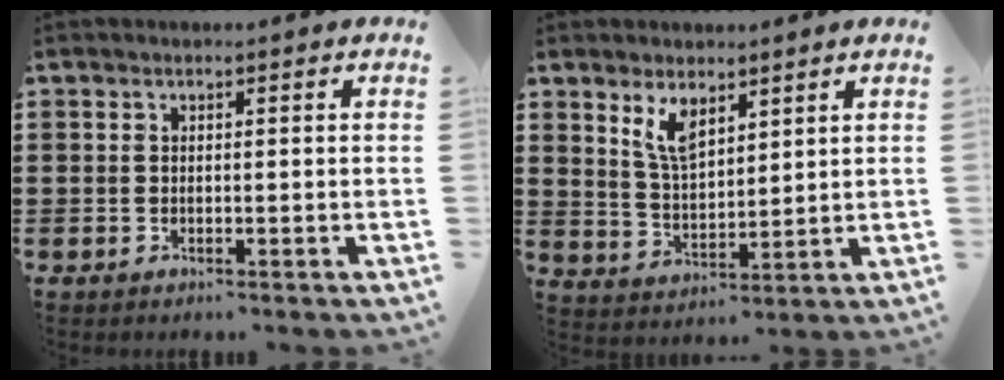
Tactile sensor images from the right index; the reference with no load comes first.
{"total": 5.6, "force": [3.7, 2.4, 3.6], "torque": [-0.081, -0.004, 0.067]}